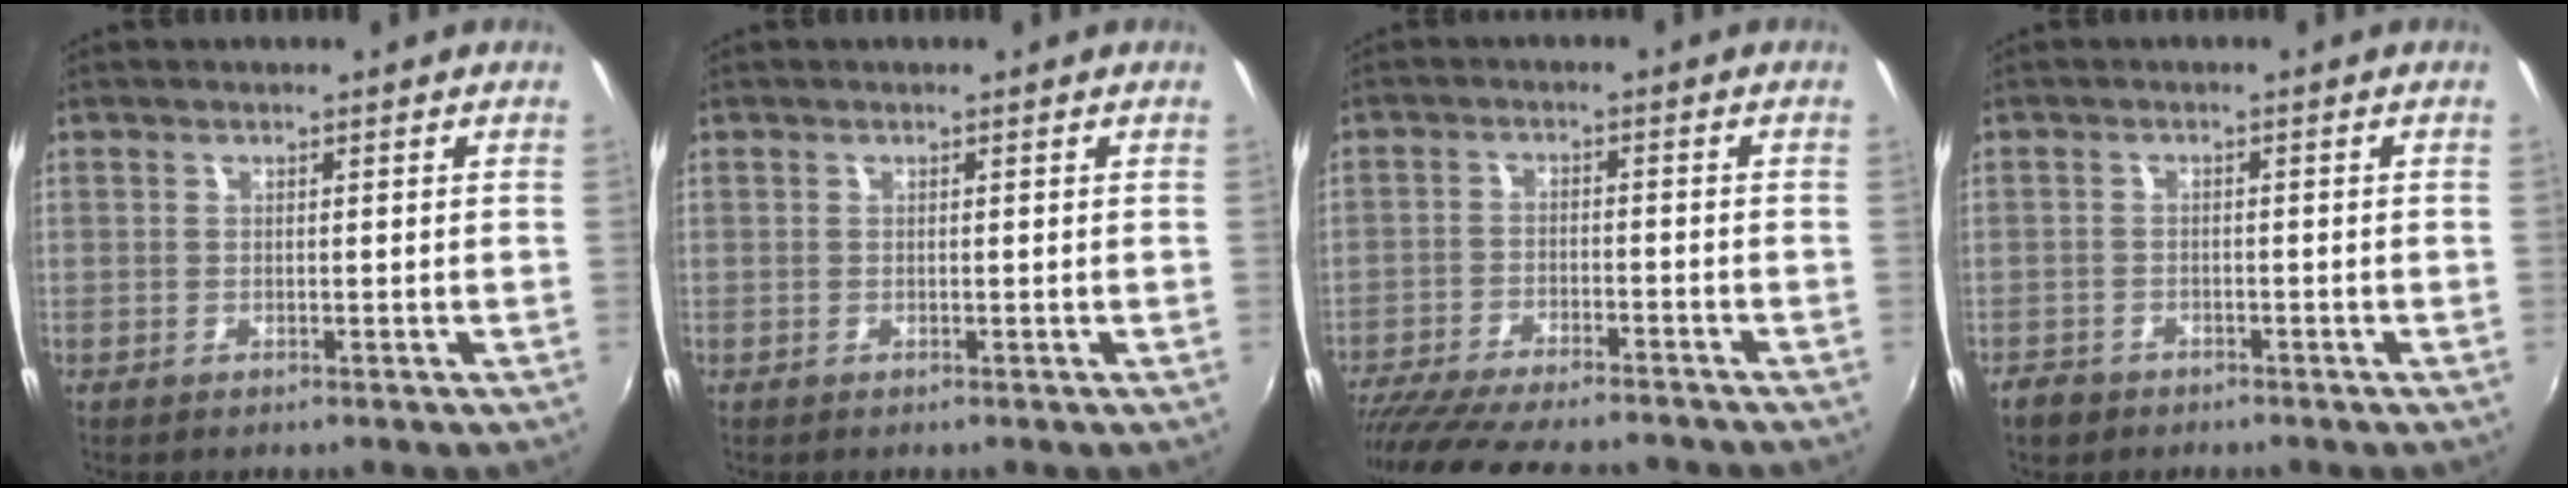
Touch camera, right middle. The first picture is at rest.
{"total": 0.0}
{"total": 19.2, "force": [-16.5, 3.9, 8.9], "torque": [-0.180, -0.035, -0.257]}
{"total": 3.6, "force": [-2.6, 2.2, 1.0], "torque": [-0.034, -0.003, -0.046]}